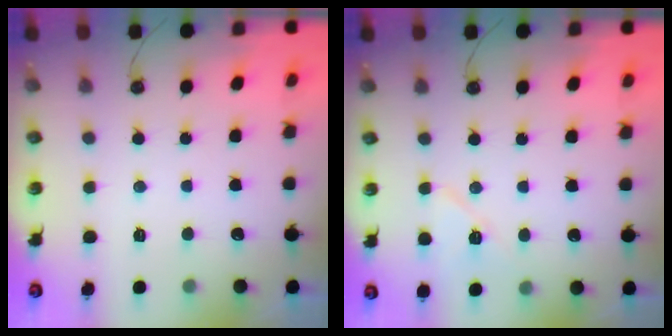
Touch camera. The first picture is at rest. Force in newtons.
{"total": 7.9, "press": 7.7, "slide": 1.4}